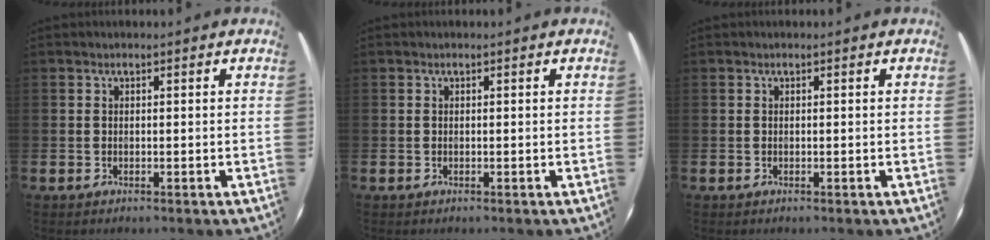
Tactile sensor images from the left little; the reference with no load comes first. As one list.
[{"total": 0.0}, {"total": 0.0}]